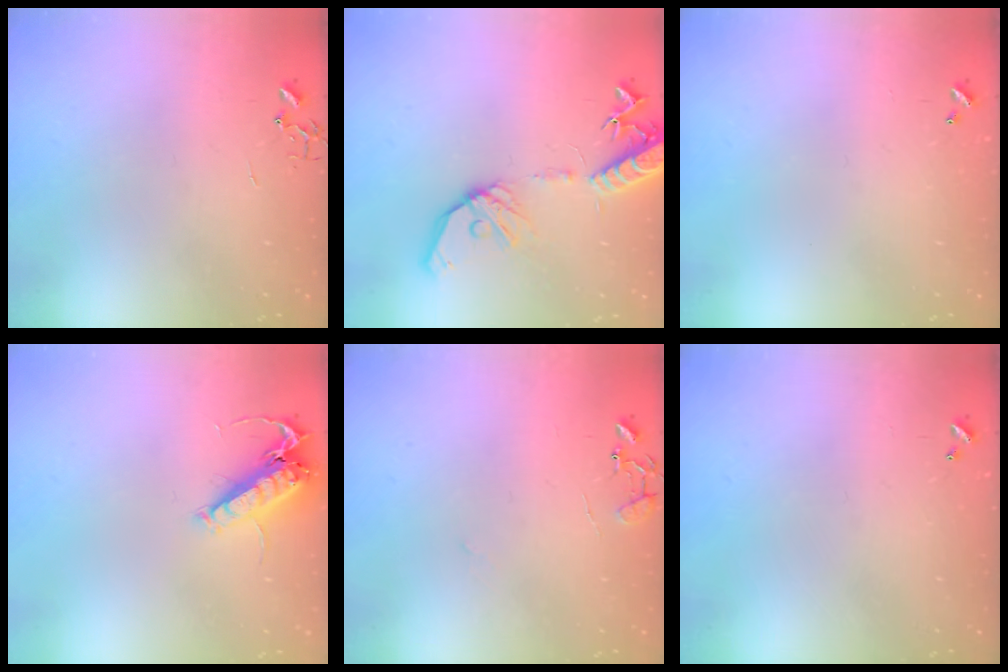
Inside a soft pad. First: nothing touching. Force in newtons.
{"total": 16.3, "press": 16.0, "slide": 3.2}
{"total": 0.0}
{"total": 14.1, "press": 14.0, "slide": 1.8}
{"total": 8.7, "press": 8.7, "slide": 0.8}
{"total": 0.0}